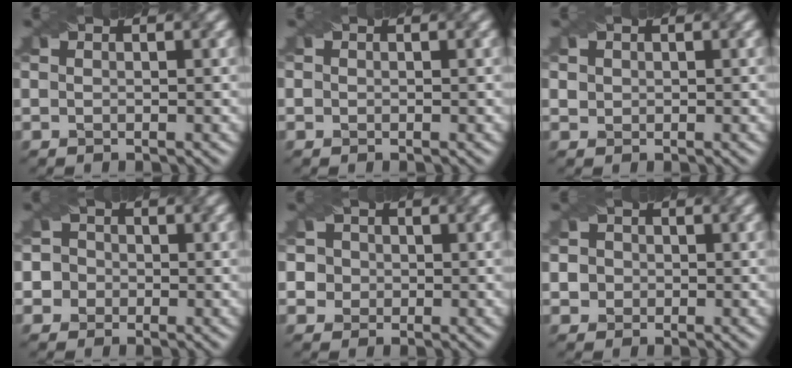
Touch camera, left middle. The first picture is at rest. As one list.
[{"total": 0.7, "force": [0.2, 0.6, 0.3], "torque": [0.002, 0.013, -0.005]}, {"total": 1.7, "force": [0.9, 1.4, 0.6], "torque": [-0.017, 0.009, 0.020]}, {"total": 4.4, "force": [-0.8, 4.3, 0.9], "torque": [-0.007, 0.028, -0.034]}, {"total": 5.6, "force": [0.5, 5.3, 1.6], "torque": [-0.029, 0.034, -0.013]}, {"total": 3.3, "force": [0.4, 3.1, 1.1], "torque": [-0.006, 0.031, -0.009]}]